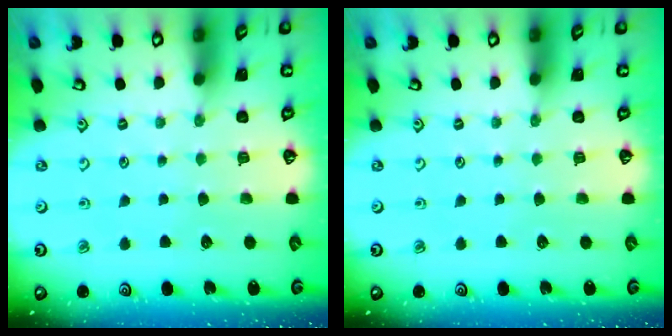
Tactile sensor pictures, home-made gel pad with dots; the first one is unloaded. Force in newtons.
{"total": 0.0}